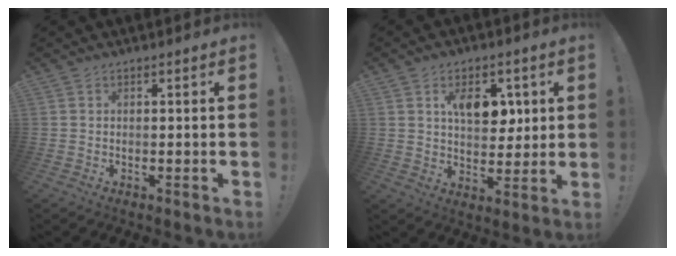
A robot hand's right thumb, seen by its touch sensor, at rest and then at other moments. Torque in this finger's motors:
{"motor_torque": [0.24, 0.01, 0.36, 0.35, 0.00]}